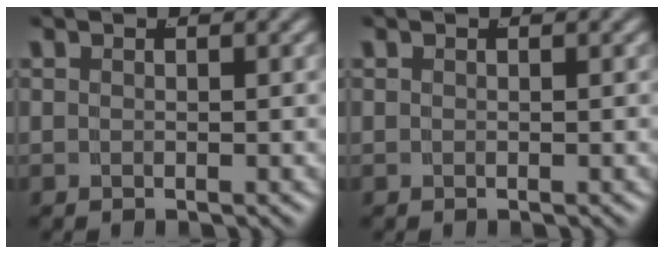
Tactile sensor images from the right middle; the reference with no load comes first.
{"total": 0.0}